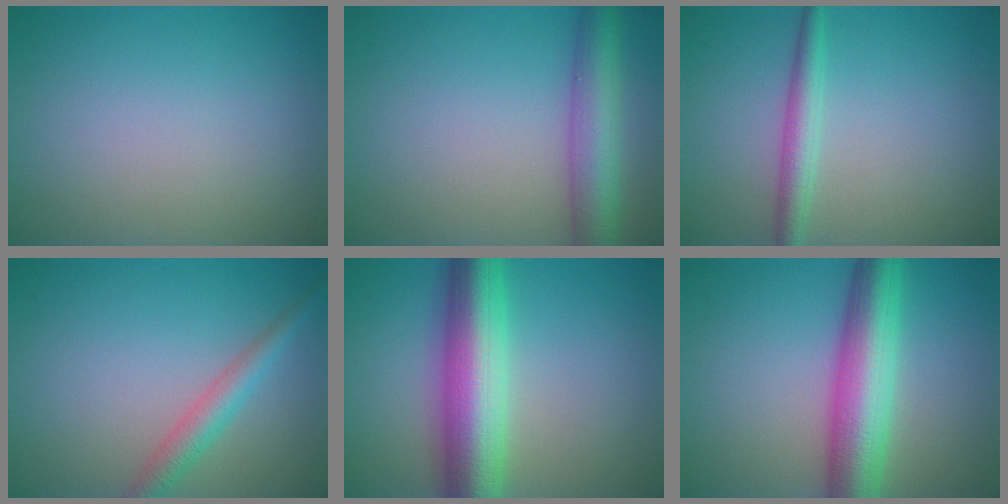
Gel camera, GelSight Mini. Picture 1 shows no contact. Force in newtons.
{"total": 5.5, "press": 5.5, "slide": 0.1}
{"total": 2.5, "press": 2.5, "slide": 0.0}
{"total": 2.8, "press": 2.8, "slide": 0.1}
{"total": 9.9, "press": 9.9, "slide": 0.1}
{"total": 8.3, "press": 8.2, "slide": 0.4}